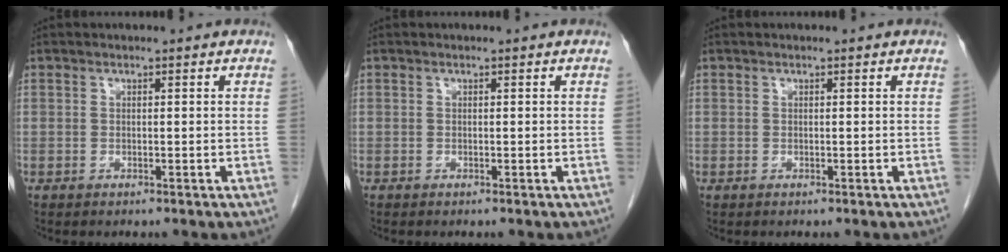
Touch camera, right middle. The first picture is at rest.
{"total": 0.0}
{"total": 0.0}